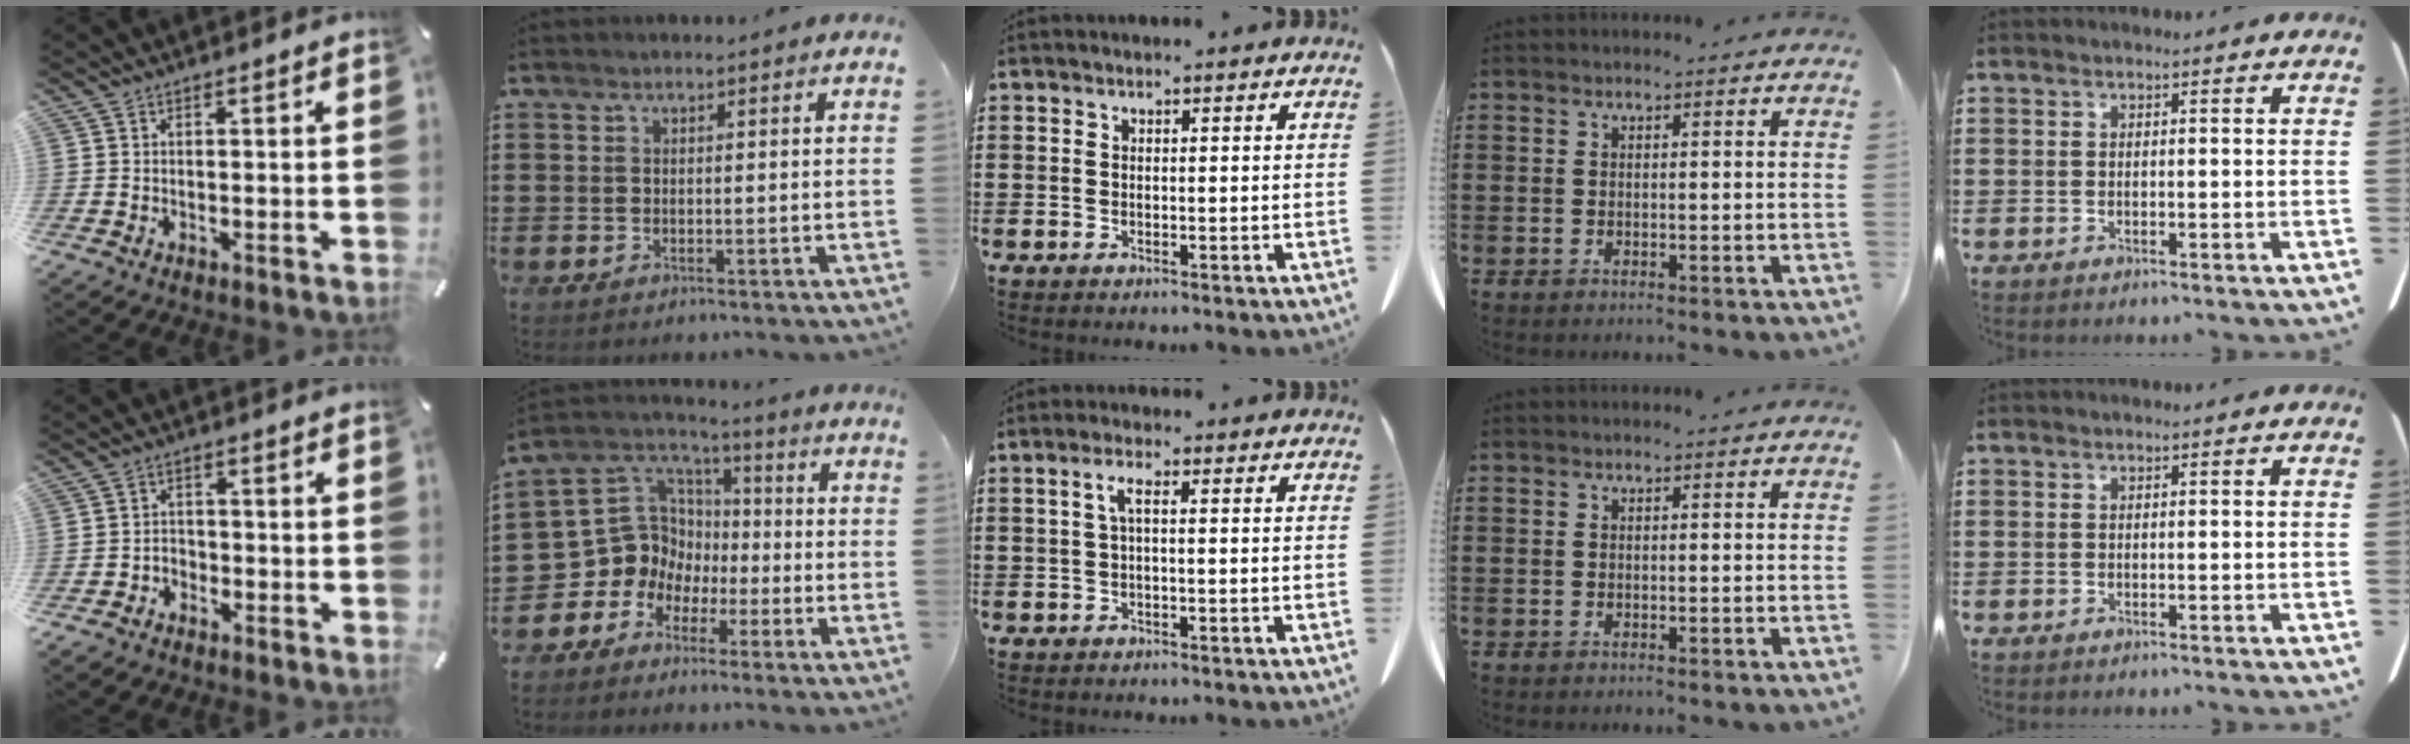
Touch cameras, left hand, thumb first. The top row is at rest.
{"thumb": {"total": 3.6, "force": [-2.4, 2.5, 0.7], "torque": [-0.011, 0.016, -0.049]}, "index": {"total": 9.0, "force": [-1.7, 8.7, 1.4], "torque": [-0.079, -0.014, -0.030]}, "middle": {"total": 2.6, "force": [0.3, 0.6, 2.6], "torque": [-0.050, 0.005, 0.004]}}